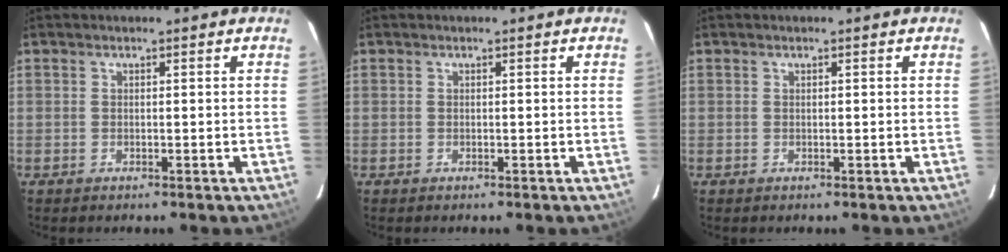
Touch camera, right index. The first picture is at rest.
{"total": 0.0}
{"total": 0.0}